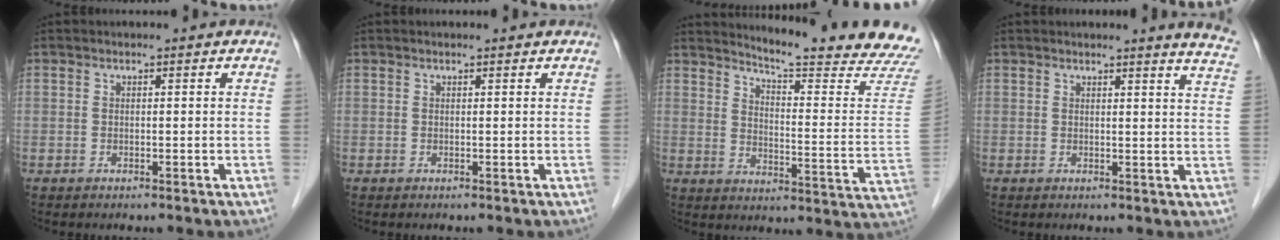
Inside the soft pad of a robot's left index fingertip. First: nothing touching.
{"total": 1.0, "force": [1.0, 0.2, 0.2], "torque": [-0.001, 0.004, 0.015]}
{"total": 20.5, "force": [19.6, -0.4, 6.2], "torque": [-0.088, -0.122, 0.232]}
{"total": 7.2, "force": [6.9, 0.0, 2.2], "torque": [-0.010, -0.045, 0.049]}